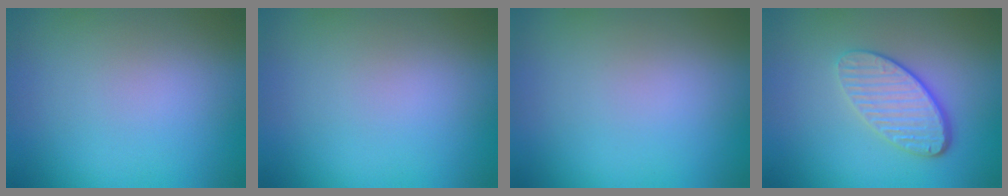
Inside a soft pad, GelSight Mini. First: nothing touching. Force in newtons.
{"total": 0.0}
{"total": 0.0}
{"total": 4.2, "press": 3.2, "slide": 2.8}